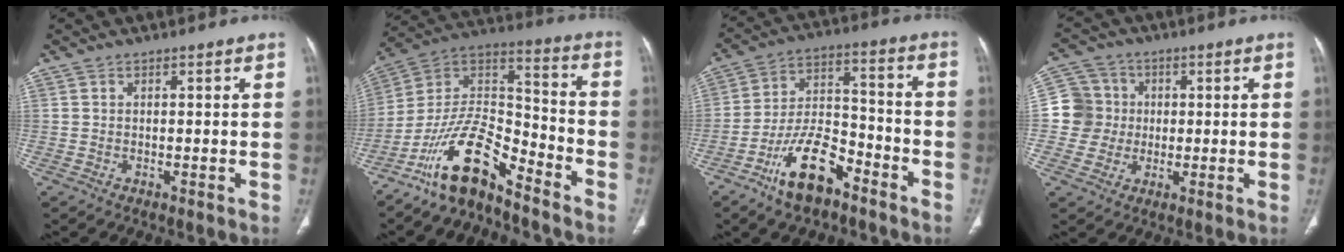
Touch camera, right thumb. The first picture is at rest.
{"total": 15.0, "force": [-11.0, 4.9, 8.9], "torque": [-0.151, 0.097, -0.210]}
{"total": 13.5, "force": [-8.5, 6.2, 8.5], "torque": [-0.143, 0.066, -0.158]}
{"total": 8.2, "force": [0.1, 8.1, 1.2], "torque": [0.010, 0.018, -0.004]}